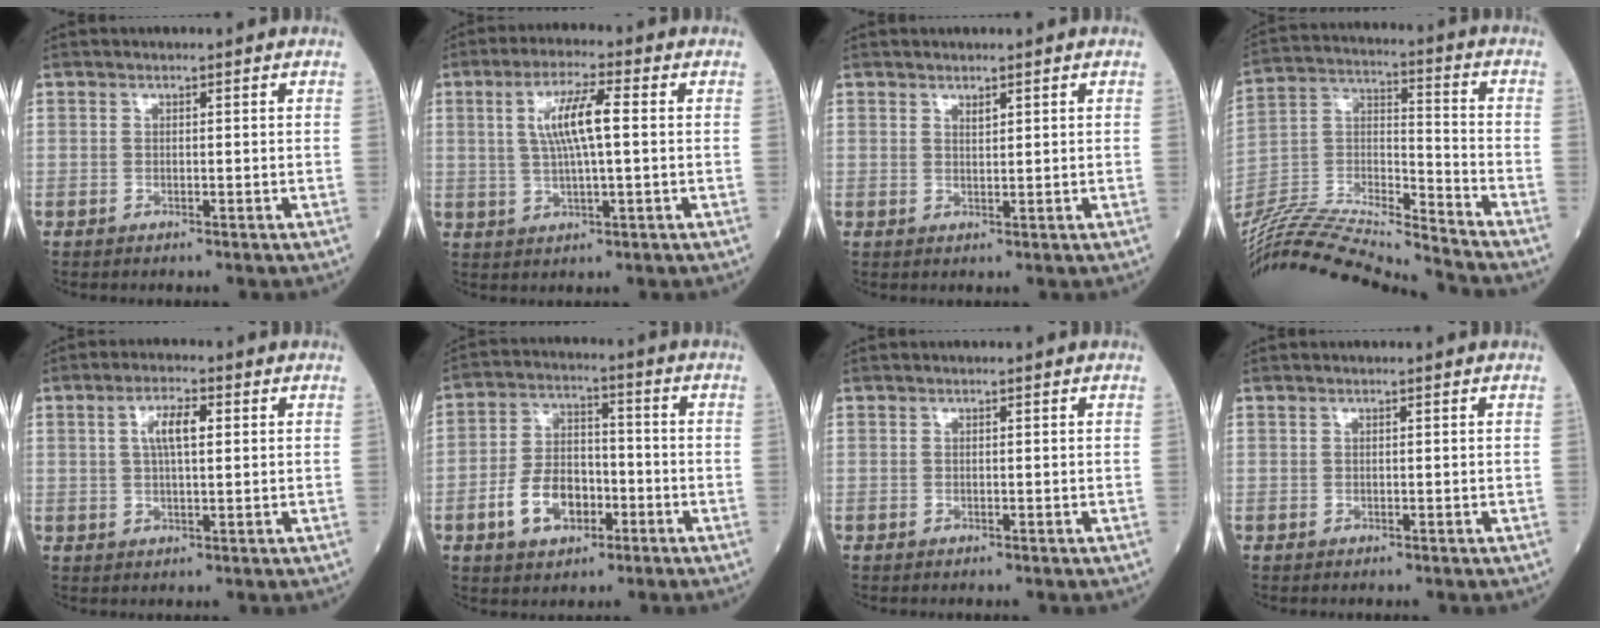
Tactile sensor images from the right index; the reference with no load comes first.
{"total": 7.5, "force": [1.2, 0.9, 7.3], "torque": [-0.142, 0.010, 0.023]}
{"total": 0.9, "force": [0.7, 0.2, 0.6], "torque": [-0.013, -0.003, 0.015]}
{"total": 23.4, "force": [-22.1, -0.3, 7.7], "torque": [-0.170, -0.012, -0.382]}
{"total": 4.8, "force": [1.3, 1.3, 4.5], "torque": [-0.087, 0.009, 0.024]}
{"total": 9.1, "force": [-3.5, 5.6, 6.3], "torque": [-0.130, 0.016, -0.063]}
{"total": 0.0}
{"total": 0.0}